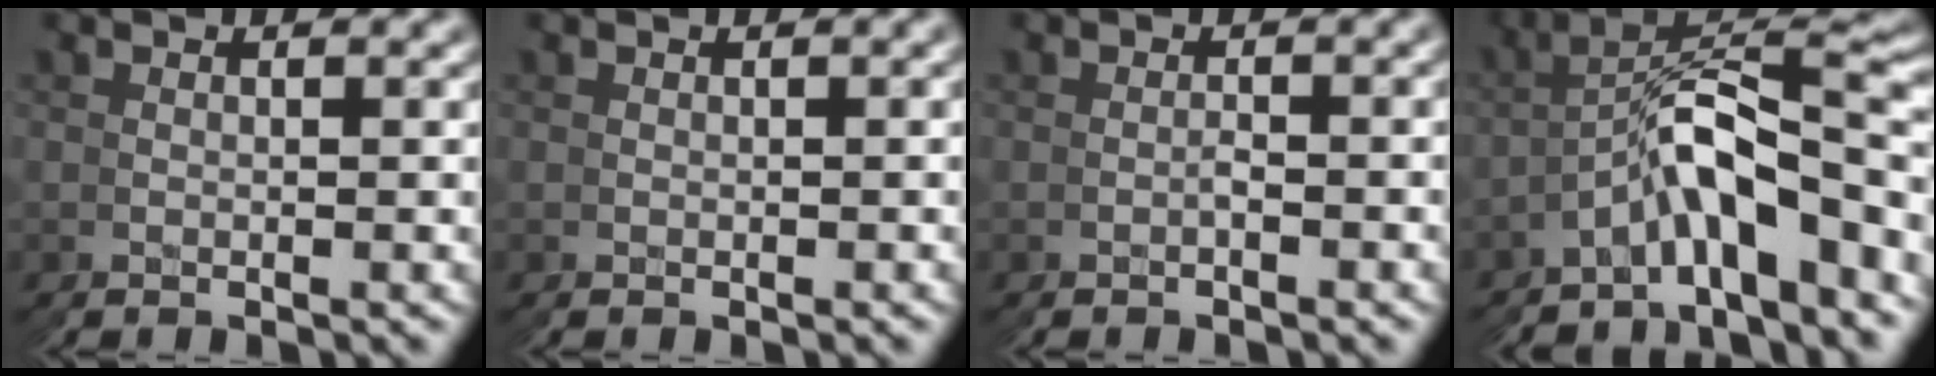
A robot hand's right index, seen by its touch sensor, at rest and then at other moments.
{"total": 0.0}
{"total": 0.7, "force": [-0.6, 0.2, 0.1], "torque": [-0.002, -0.002, -0.011]}
{"total": 8.1, "force": [-1.9, 4.2, 6.7], "torque": [-0.103, -0.001, -0.019]}